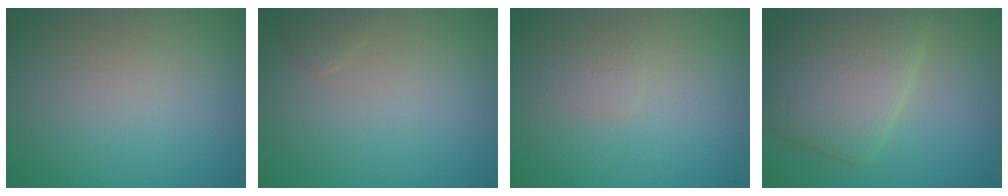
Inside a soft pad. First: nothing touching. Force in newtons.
{"total": 0.9, "press": 0.9, "slide": 0.0}
{"total": 1.1, "press": 1.1, "slide": 0.0}
{"total": 7.5, "press": 7.5, "slide": 0.5}